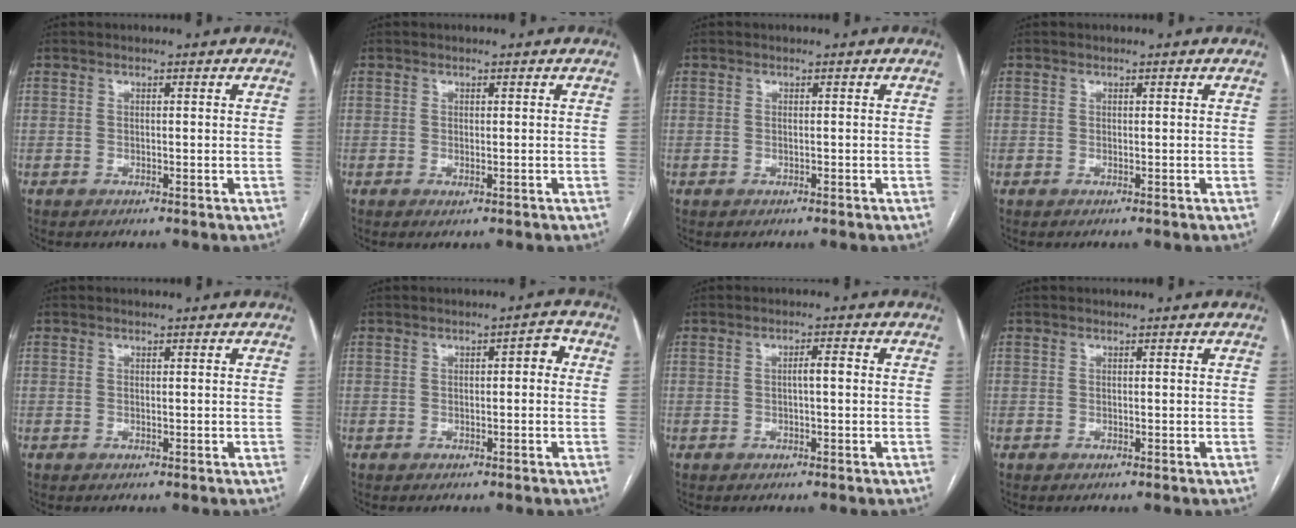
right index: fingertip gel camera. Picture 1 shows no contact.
{"total": 0.6, "force": [-0.4, 0.1, 0.4], "torque": [-0.004, -0.003, -0.004]}
{"total": 0.0}
{"total": 0.0}
{"total": 0.0}
{"total": 2.1, "force": [0.2, 0.8, 2.0], "torque": [-0.019, 0.013, -0.002]}
{"total": 1.7, "force": [-0.1, 0.1, 1.7], "torque": [-0.027, 0.005, -0.002]}
{"total": 0.0}